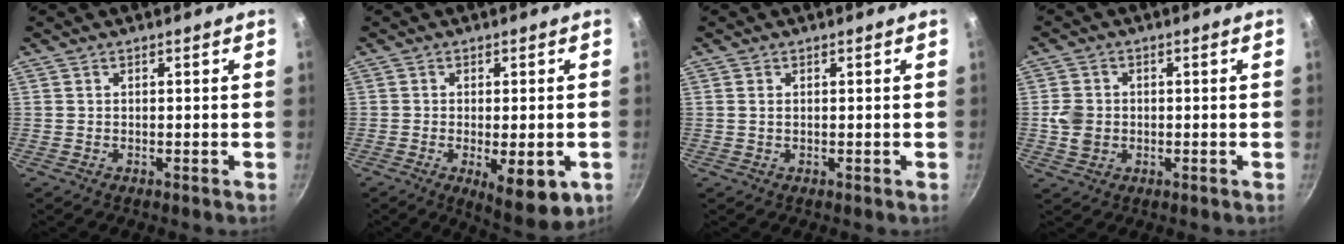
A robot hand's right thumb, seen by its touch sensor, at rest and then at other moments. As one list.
[{"total": 9.8, "force": [-3.1, 3.6, 8.5], "torque": [-0.115, -0.012, -0.036]}, {"total": 0.9, "force": [0.2, 0.5, 0.7], "torque": [-0.017, 0.001, 0.006]}, {"total": 4.8, "force": [-0.4, 4.0, 2.6], "torque": [-0.040, 0.005, -0.004]}]